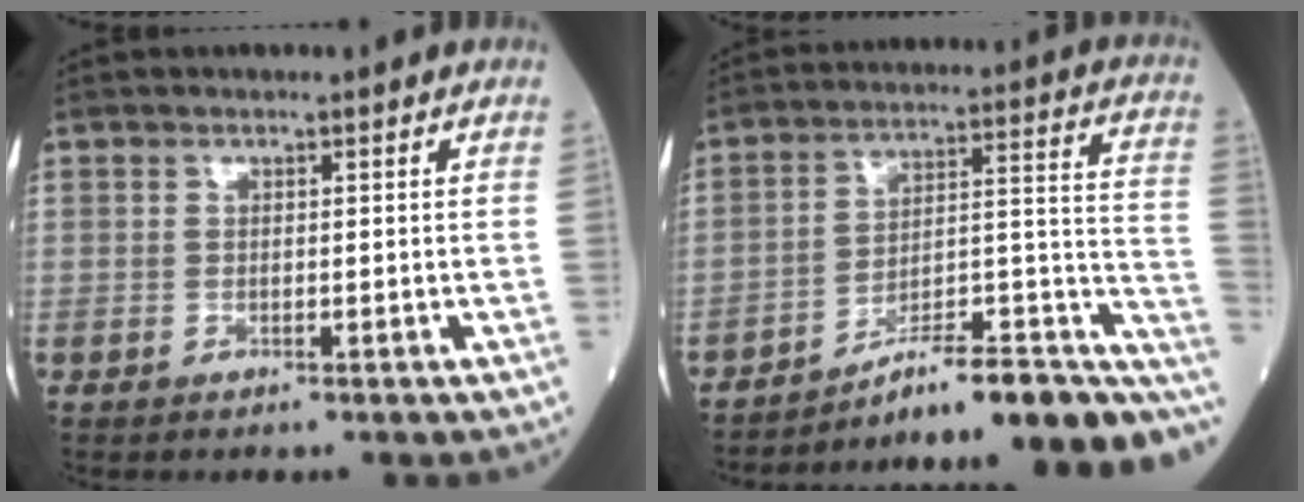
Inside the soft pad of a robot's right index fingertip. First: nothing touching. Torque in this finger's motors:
{"motor_torque": [-0.60, -0.71, 0.29, 0.06]}